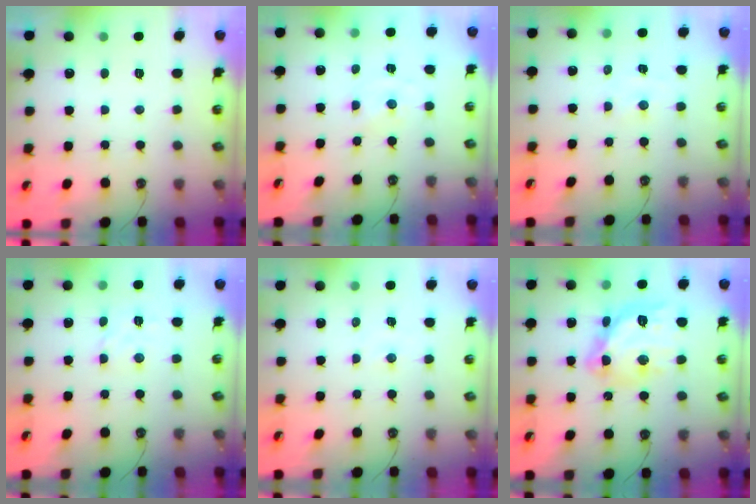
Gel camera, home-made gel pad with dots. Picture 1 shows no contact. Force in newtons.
{"total": 0.0}
{"total": 3.4, "press": 3.3, "slide": 0.6}
{"total": 1.8, "press": 1.7, "slide": 0.6}
{"total": 3.1, "press": 3.1, "slide": 0.5}
{"total": 16.7, "press": 16.6, "slide": 1.3}